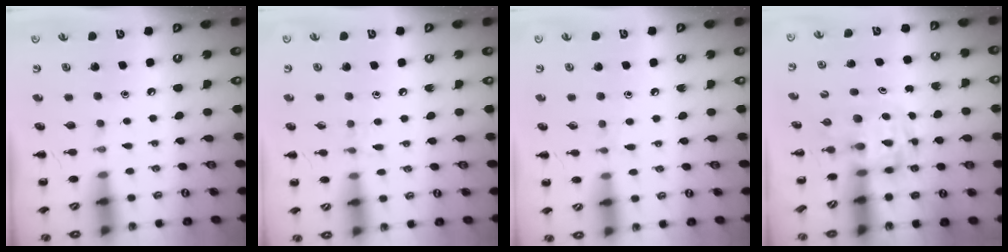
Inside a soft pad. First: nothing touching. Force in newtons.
{"total": 6.4, "press": 6.0, "slide": 2.3}
{"total": 5.4, "press": 4.9, "slide": 2.2}
{"total": 3.4, "press": 3.3, "slide": 0.6}